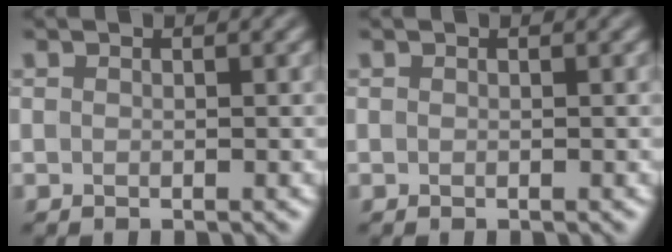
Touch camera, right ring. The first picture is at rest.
{"total": 0.0}